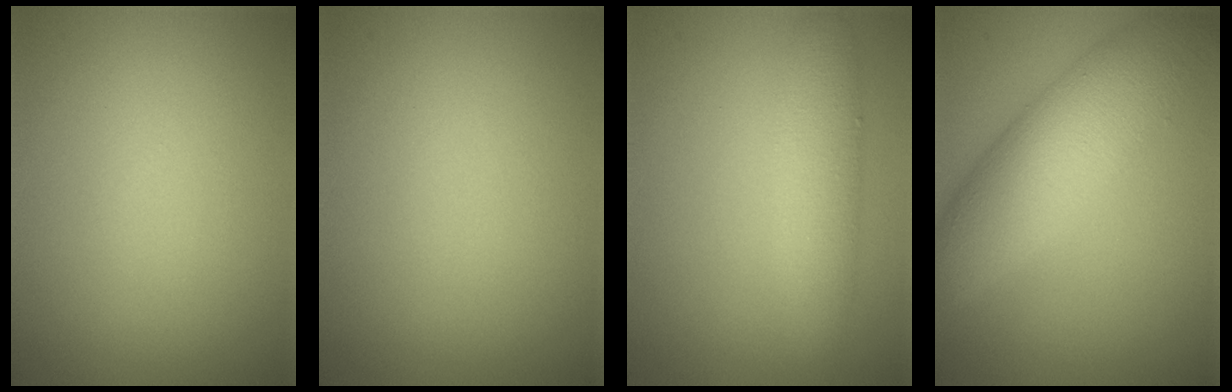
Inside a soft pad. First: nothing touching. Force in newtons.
{"total": 0.0}
{"total": 4.0, "press": 4.0, "slide": 0.2}
{"total": 7.7, "press": 7.7, "slide": 0.2}